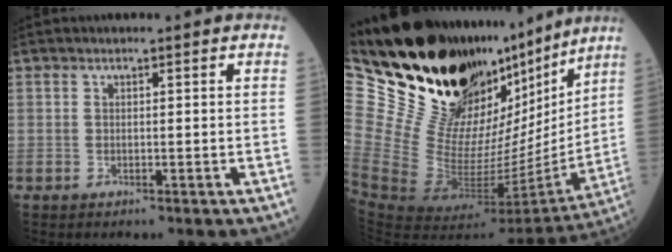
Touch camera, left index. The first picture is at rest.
{"total": 37.4, "force": [28.1, 14.3, 20.1], "torque": [-0.368, -0.004, 0.451]}